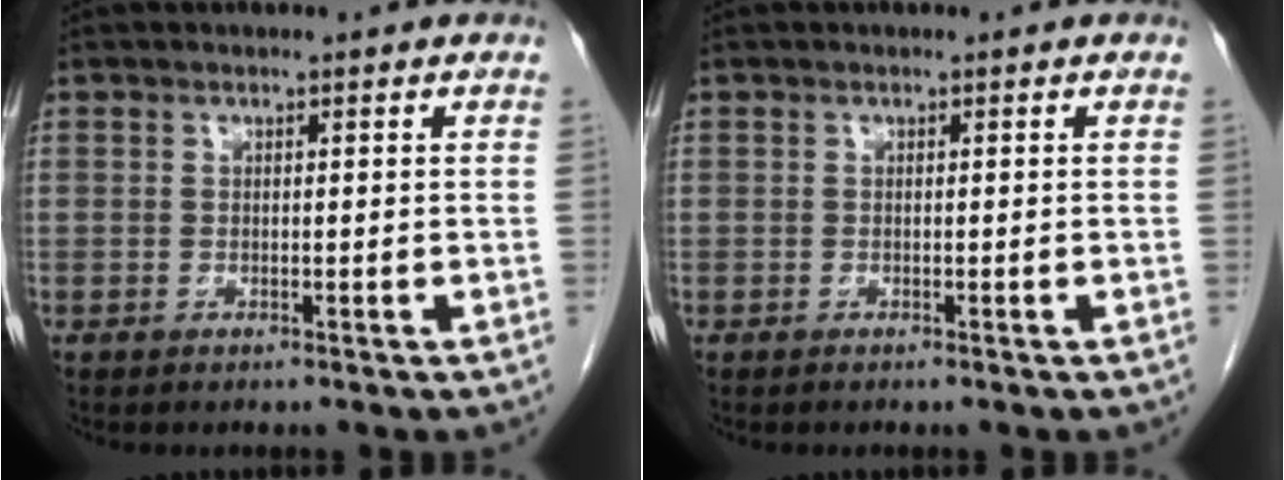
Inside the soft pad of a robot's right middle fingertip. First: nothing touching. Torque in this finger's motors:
{"motor_torque": [0.41, 0.05, 0.07, 0.01]}